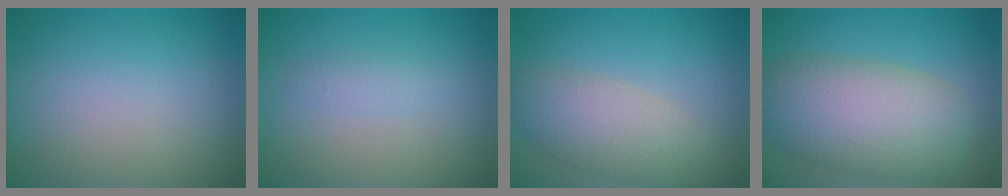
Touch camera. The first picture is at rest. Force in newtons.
{"total": 1.1, "press": 1.1, "slide": 0.1}
{"total": 4.6, "press": 4.6, "slide": 0.2}
{"total": 8.9, "press": 8.8, "slide": 0.7}